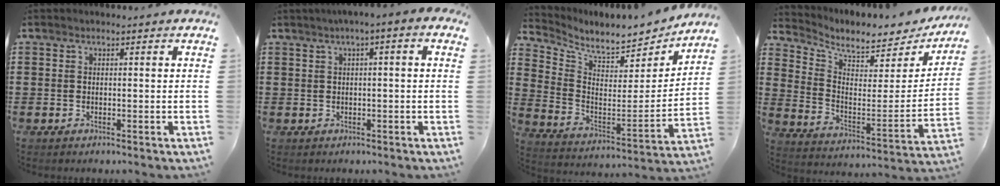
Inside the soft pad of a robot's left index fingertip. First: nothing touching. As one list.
[{"total": 1.8, "force": [-0.3, 0.2, 1.8], "torque": [-0.031, 0.000, -0.008]}, {"total": 6.4, "force": [6.1, 0.9, 1.8], "torque": [-0.061, -0.061, 0.100]}, {"total": 5.5, "force": [5.0, 1.4, 2.0], "torque": [-0.061, -0.049, 0.082]}]